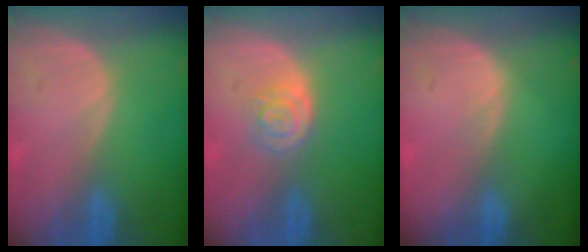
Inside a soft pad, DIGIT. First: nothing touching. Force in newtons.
{"total": 3.3, "press": 3.2, "slide": 0.6}
{"total": 0.6, "press": 0.6, "slide": 0.1}